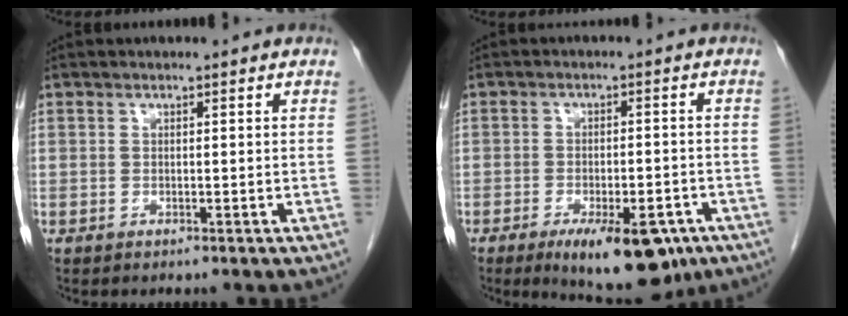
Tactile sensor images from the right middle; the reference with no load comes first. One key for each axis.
{"total": 12.0, "fx": -7.3, "fy": 4.3, "fz": 8.5, "tx": -0.109, "ty": -0.007, "tz": -0.099}